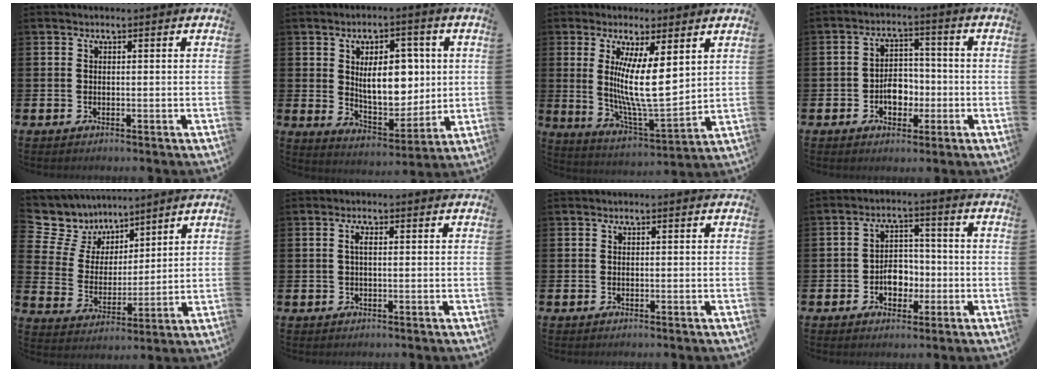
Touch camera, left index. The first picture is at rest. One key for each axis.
{"total": 9.3, "fx": 1.9, "fy": 5.1, "fz": 7.5, "tx": -0.116, "ty": 0.003, "tz": 0.029}
{"total": 10.0, "fx": 3.6, "fy": 2.2, "fz": 9.1, "tx": -0.160, "ty": -0.025, "tz": 0.062}
{"total": 4.4, "fx": -1.3, "fy": 3.3, "fz": 2.6, "tx": -0.045, "ty": 0.007, "tz": -0.029}
{"total": 6.9, "fx": 5.8, "fy": 3.8, "fz": 0.1, "tx": -0.052, "ty": -0.048, "tz": 0.106}
{"total": 1.3, "fx": 0.3, "fy": 0.3, "fz": 1.2, "tx": -0.015, "ty": 0.001, "tz": 0.003}
{"total": 0.0}
{"total": 4.5, "fx": -1.4, "fy": 3.4, "fz": 2.4, "tx": -0.036, "ty": 0.004, "tz": -0.034}